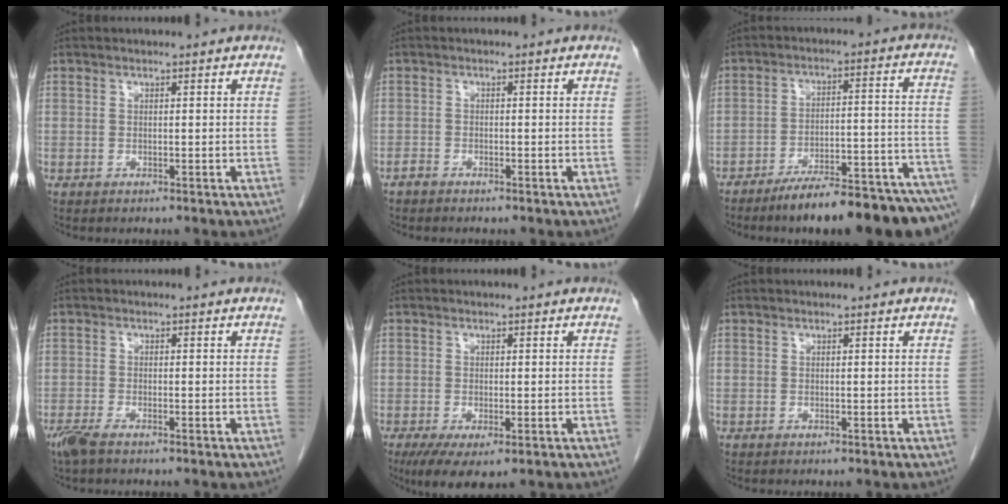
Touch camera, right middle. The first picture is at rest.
{"total": 1.0, "force": [-0.9, 0.4, 0.2], "torque": [-0.006, 0.001, -0.017]}
{"total": 18.1, "force": [-14.9, 1.5, 10.3], "torque": [-0.091, 0.030, -0.217]}
{"total": 2.9, "force": [-2.2, 0.5, 1.8], "torque": [-0.043, -0.009, -0.042]}
{"total": 5.0, "force": [-2.5, 1.8, 4.0], "torque": [-0.067, -0.015, -0.033]}
{"total": 0.0}